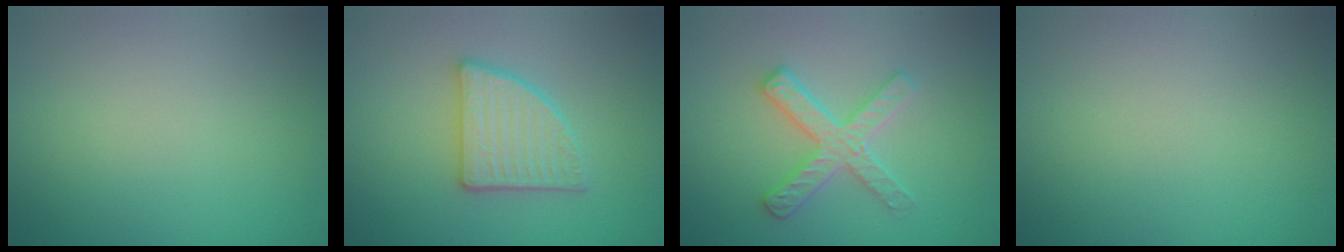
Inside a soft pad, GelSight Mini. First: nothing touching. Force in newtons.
{"total": 3.6, "press": 3.5, "slide": 0.5}
{"total": 2.9, "press": 2.9, "slide": 0.5}
{"total": 0.0}